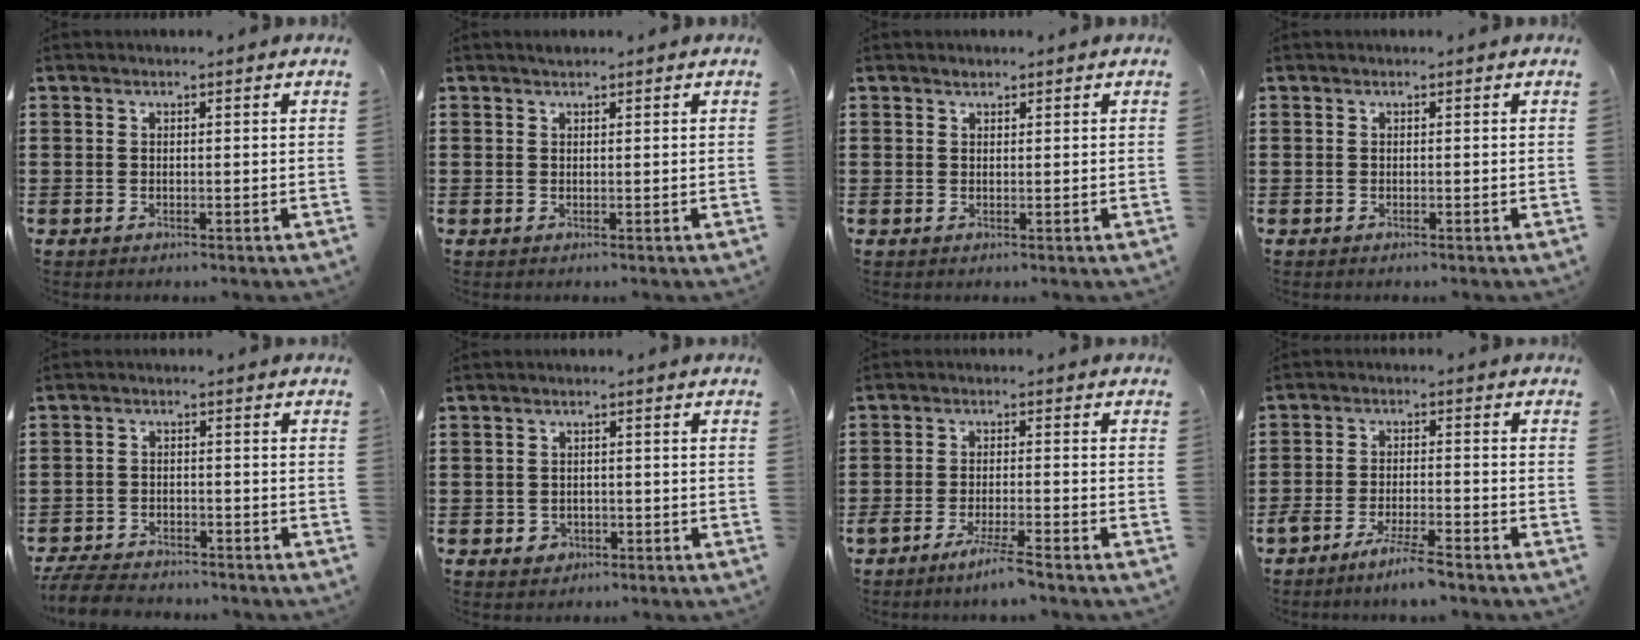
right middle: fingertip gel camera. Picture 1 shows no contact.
{"total": 0.5, "force": [0.5, 0.2, 0.0], "torque": [-0.001, 0.001, 0.010]}
{"total": 0.7, "force": [0.6, 0.3, -0.1], "torque": [-0.001, -0.001, 0.012]}
{"total": 0.0}
{"total": 5.2, "force": [-5.0, 0.9, 1.0], "torque": [-0.025, 0.005, -0.102]}
{"total": 1.5, "force": [-0.7, 1.2, 0.5], "torque": [-0.013, 0.001, -0.016]}
{"total": 4.2, "force": [-3.2, -0.2, 2.7], "torque": [-0.055, -0.013, -0.059]}
{"total": 5.2, "force": [-4.3, 0.1, 2.9], "torque": [-0.059, -0.010, -0.081]}